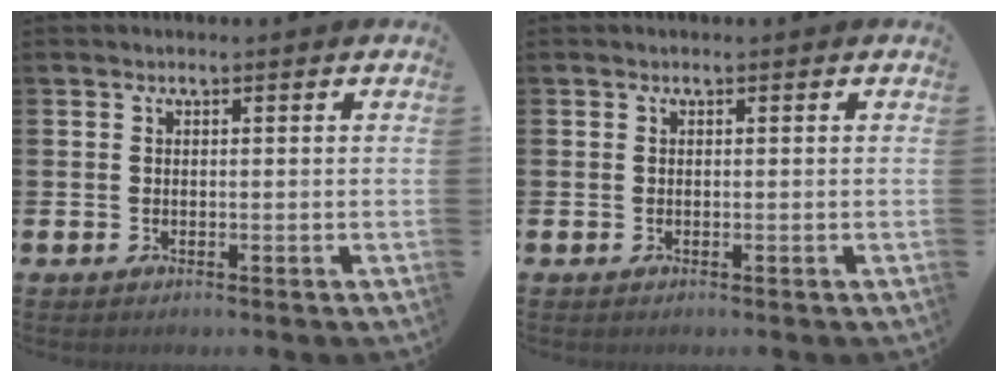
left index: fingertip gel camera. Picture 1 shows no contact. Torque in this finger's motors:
{"motor_torque": [0.00, 0.00, 0.00, 0.00]}